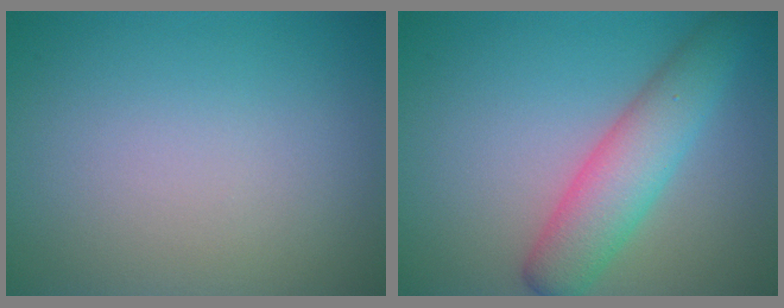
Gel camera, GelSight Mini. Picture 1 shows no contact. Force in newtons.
{"total": 5.1, "press": 5.1, "slide": 0.1}